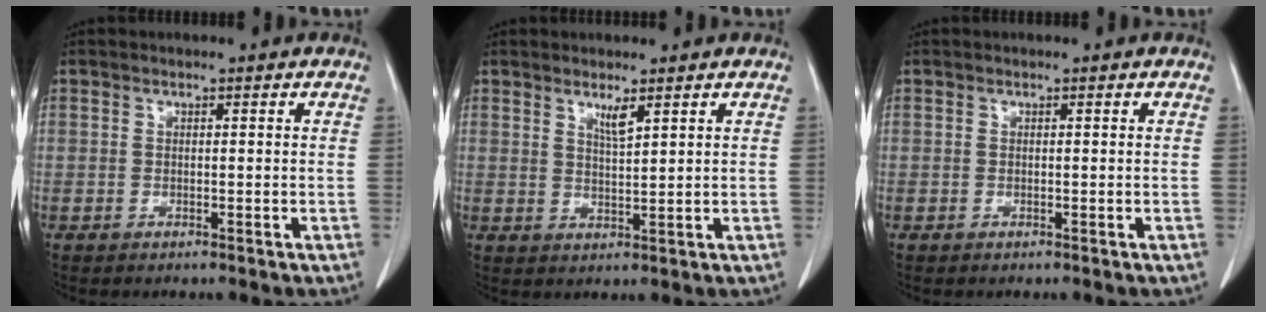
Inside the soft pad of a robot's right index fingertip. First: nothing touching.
{"total": 2.5, "force": [1.7, 0.1, 1.8], "torque": [-0.037, -0.009, 0.034]}
{"total": 0.0}